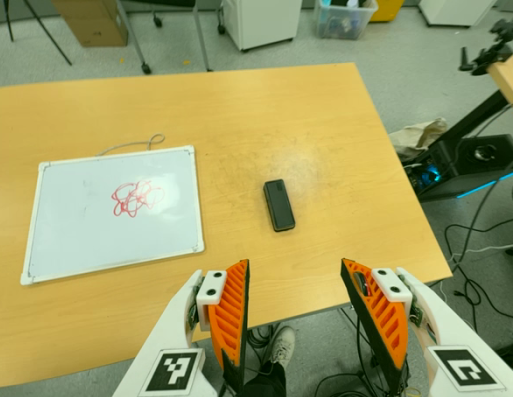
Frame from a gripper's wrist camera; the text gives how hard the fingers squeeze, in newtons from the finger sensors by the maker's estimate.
{"total": 0.0}